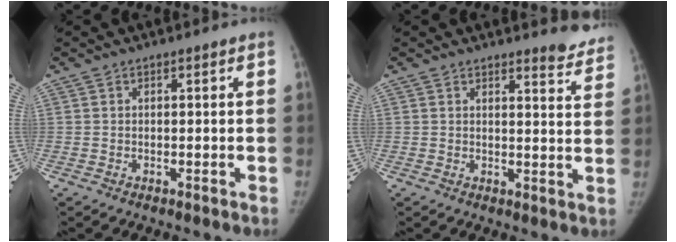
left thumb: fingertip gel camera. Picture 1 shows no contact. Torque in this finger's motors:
{"motor_torque": [0.65, -0.28, 0.74, -0.15, 0.10]}